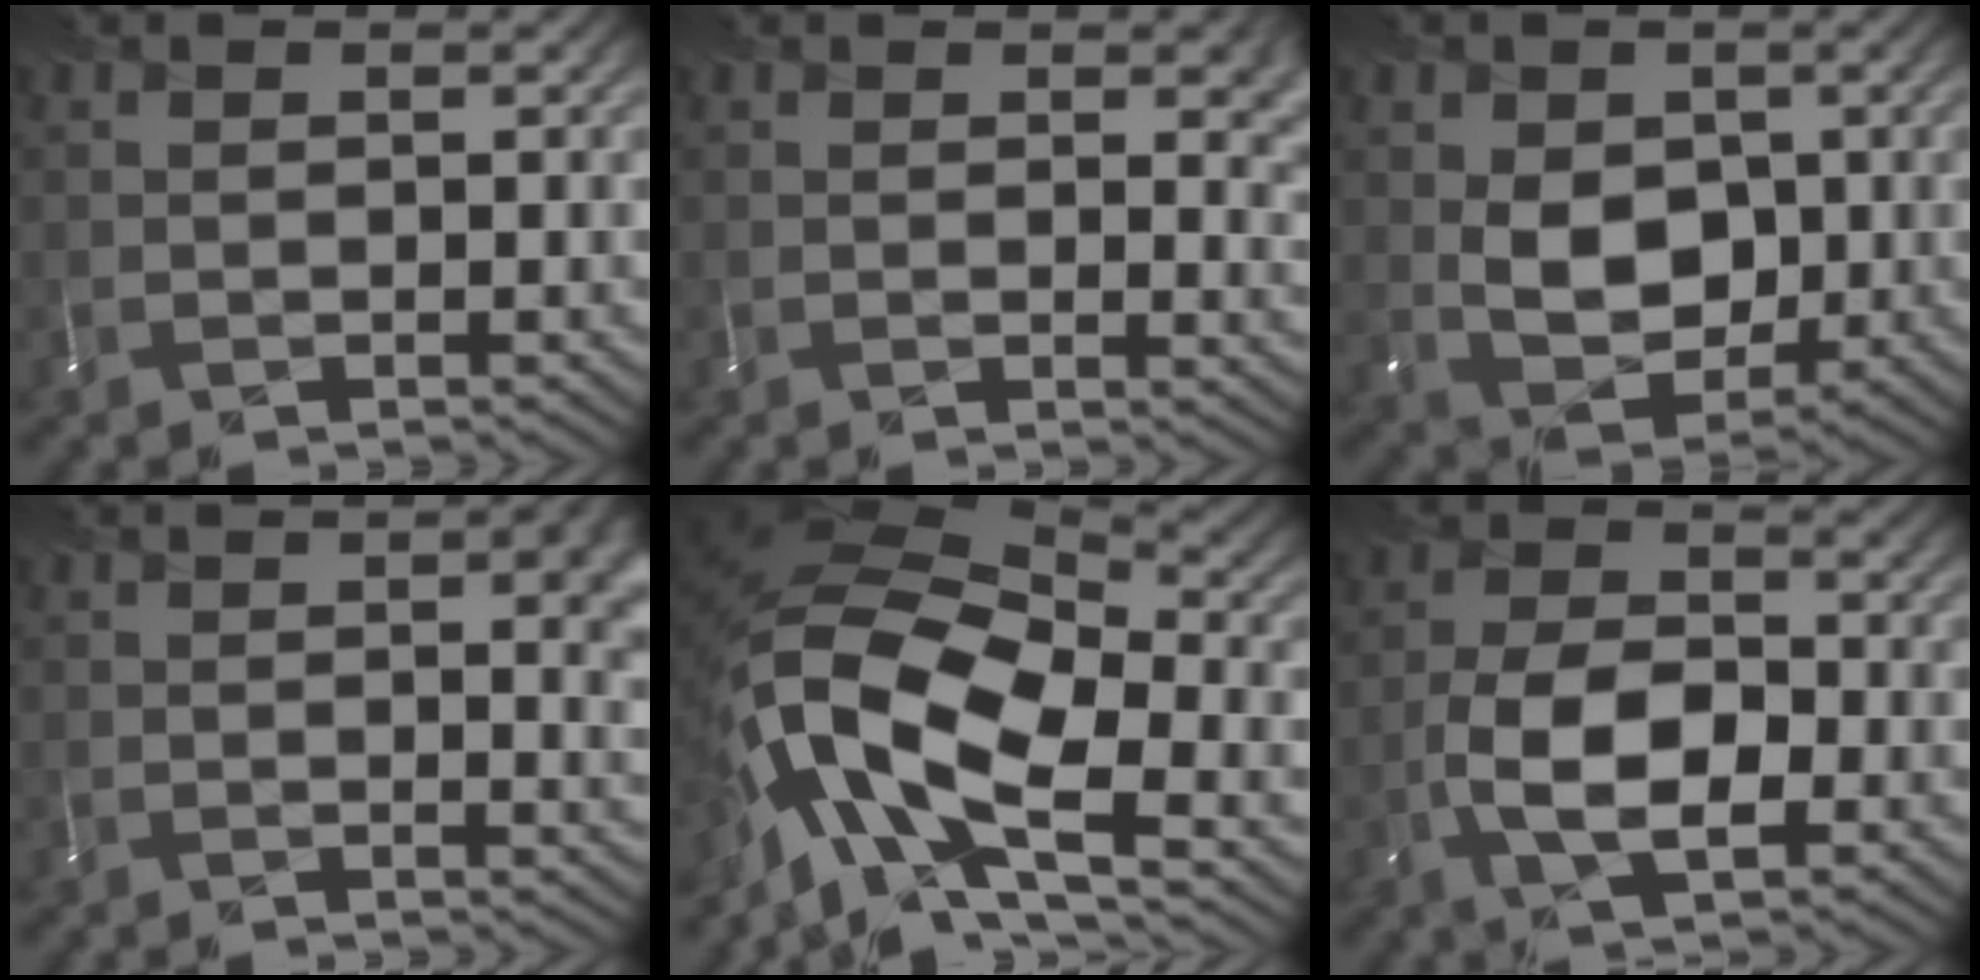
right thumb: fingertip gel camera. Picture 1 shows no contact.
{"total": 4.3, "force": [1.7, 2.0, 3.4], "torque": [-0.044, -0.004, 0.033]}
{"total": 6.4, "force": [0.3, 4.9, 4.0], "torque": [-0.089, -0.011, 0.008]}
{"total": 5.8, "force": [1.4, 2.2, 5.2], "torque": [-0.058, 0.004, 0.023]}
{"total": 15.0, "force": [-6.5, 7.5, 11.2], "torque": [-0.238, -0.026, -0.126]}
{"total": 7.8, "force": [-3.0, 4.1, 5.9], "torque": [-0.122, 0.000, -0.062]}